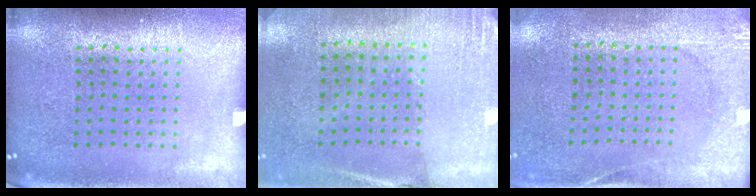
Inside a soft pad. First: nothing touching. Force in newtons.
{"total": 2.6, "press": 2.3, "slide": 1.1}
{"total": 2.6, "press": 2.1, "slide": 1.6}